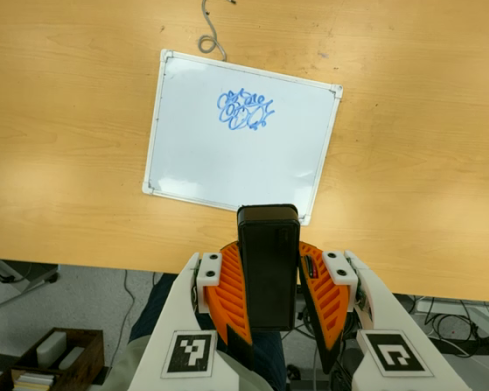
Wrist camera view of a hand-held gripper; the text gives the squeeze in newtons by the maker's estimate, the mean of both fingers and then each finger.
{"total": 9.6, "left": 8.6, "right": 10.7}